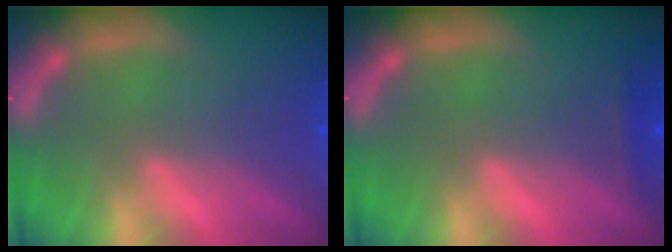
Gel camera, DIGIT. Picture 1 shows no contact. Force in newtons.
{"total": 0.9}